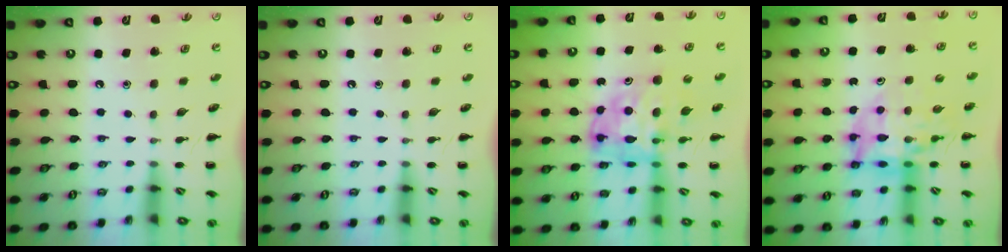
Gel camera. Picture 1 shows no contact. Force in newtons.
{"total": 0.0}
{"total": 10.5, "press": 10.0, "slide": 3.4}
{"total": 11.6, "press": 11.0, "slide": 3.7}